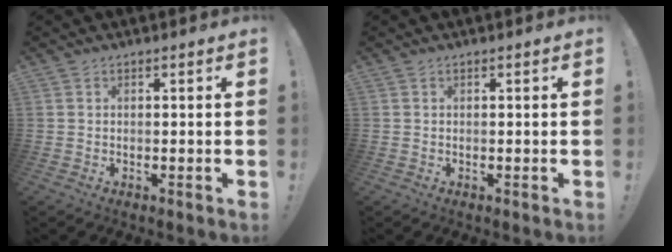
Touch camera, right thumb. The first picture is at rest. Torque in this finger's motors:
{"motor_torque": [-0.07, -0.07, 0.02, 0.02, 0.01]}